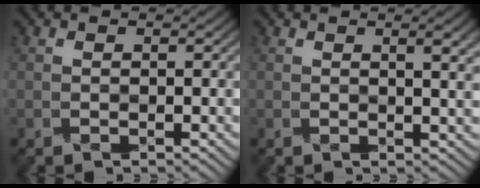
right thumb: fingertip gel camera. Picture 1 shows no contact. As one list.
[{"total": 2.3, "force": [1.6, -0.2, 1.6], "torque": [-0.022, 0.005, 0.025]}]